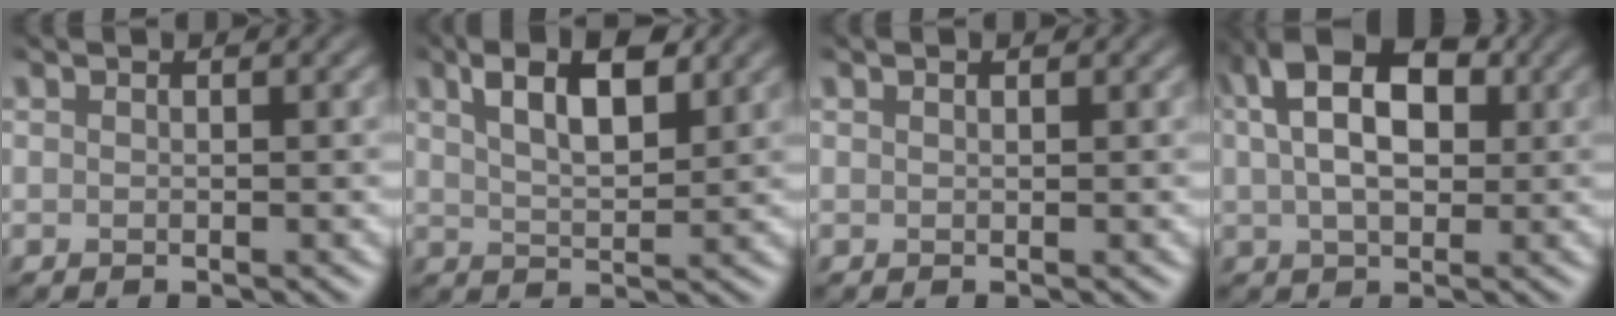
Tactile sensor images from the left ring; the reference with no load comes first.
{"total": 5.3, "force": [2.7, 2.1, 4.1], "torque": [-0.079, 0.009, 0.046]}
{"total": 0.0}
{"total": 8.5, "force": [2.4, 5.0, 6.5], "torque": [-0.121, 0.032, 0.030]}